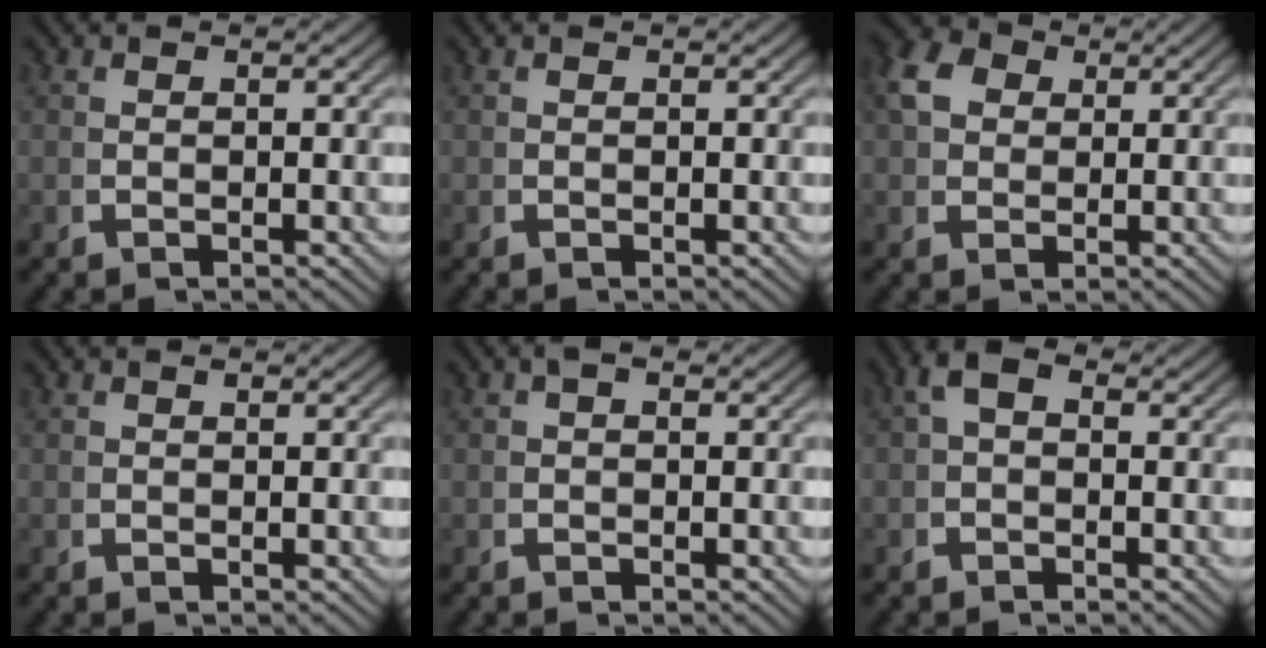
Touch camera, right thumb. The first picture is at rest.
{"total": 0.0}
{"total": 5.2, "force": [2.0, 4.1, 2.6], "torque": [-0.066, -0.005, 0.037]}
{"total": 0.0}
{"total": 0.7, "force": [0.1, 0.4, 0.6], "torque": [-0.009, 0.001, 0.000]}
{"total": 1.8, "force": [0.4, 1.1, 1.4], "torque": [-0.027, 0.005, 0.004]}